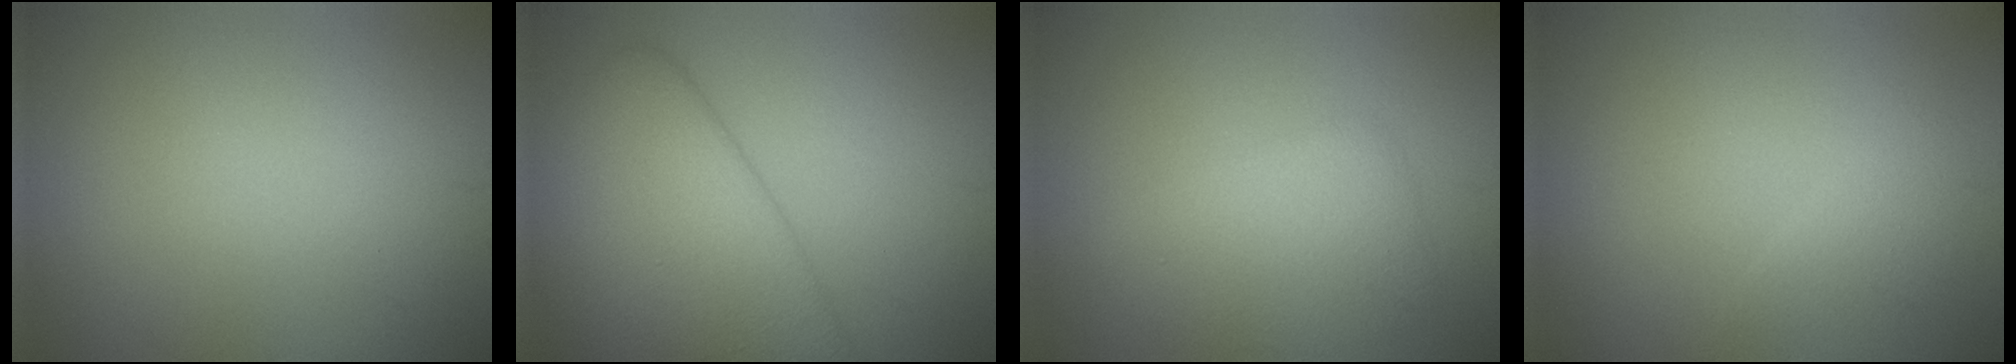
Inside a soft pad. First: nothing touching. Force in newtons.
{"total": 8.0, "press": 8.0, "slide": 0.3}
{"total": 3.5, "press": 3.5, "slide": 0.0}
{"total": 1.3, "press": 1.3, "slide": 0.1}